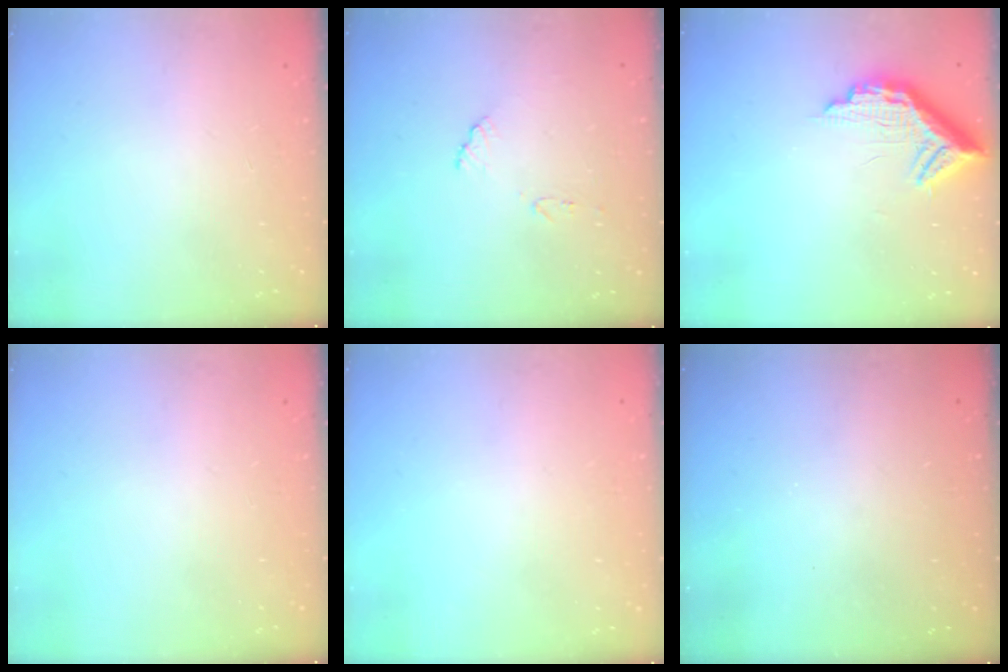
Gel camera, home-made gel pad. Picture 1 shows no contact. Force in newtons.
{"total": 6.9, "press": 6.9, "slide": 0.4}
{"total": 13.5, "press": 13.5, "slide": 1.2}
{"total": 0.0}
{"total": 3.2, "press": 3.2, "slide": 0.1}
{"total": 3.0, "press": 3.0, "slide": 0.1}